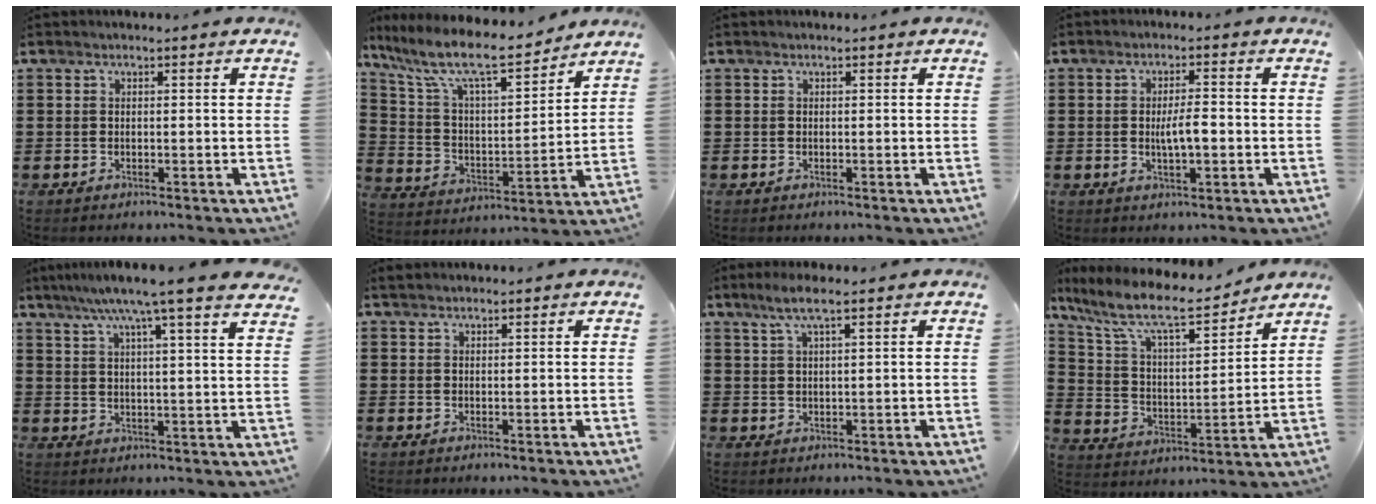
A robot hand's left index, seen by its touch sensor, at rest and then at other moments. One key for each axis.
{"total": 11.2, "fx": 9.1, "fy": 2.0, "fz": 6.3, "tx": -0.159, "ty": -0.054, "tz": 0.155}
{"total": 0.0}
{"total": 4.0, "fx": -0.4, "fy": 1.3, "fz": 3.8, "tx": -0.076, "ty": 0.001, "tz": -0.012}
{"total": 7.8, "fx": 6.2, "fy": -0.7, "fz": 4.6, "tx": -0.102, "ty": -0.028, "tz": 0.102}
{"total": 1.0, "fx": 0.9, "fy": 0.3, "fz": 0.2, "tx": -0.007, "ty": 0.002, "tz": 0.018}
{"total": 4.1, "fx": 2.4, "fy": 0.4, "fz": 3.3, "tx": -0.070, "ty": 0.004, "tz": 0.042}
{"total": 10.3, "fx": 8.3, "fy": 2.0, "fz": 5.8, "tx": -0.146, "ty": -0.047, "tz": 0.141}